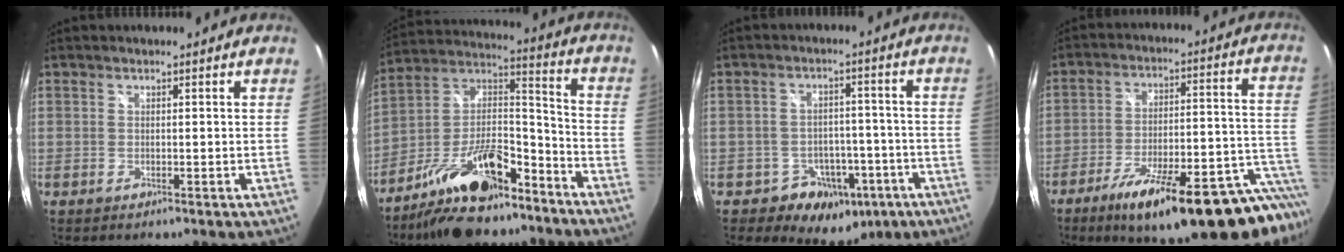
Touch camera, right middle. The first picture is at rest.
{"total": 19.0, "force": [-12.7, 7.8, 11.7], "torque": [-0.217, 0.021, -0.212]}
{"total": 10.3, "force": [-5.5, 8.0, 3.4], "torque": [-0.059, 0.026, -0.051]}
{"total": 27.4, "force": [-20.2, 4.6, 18.0], "torque": [-0.227, -0.040, -0.283]}